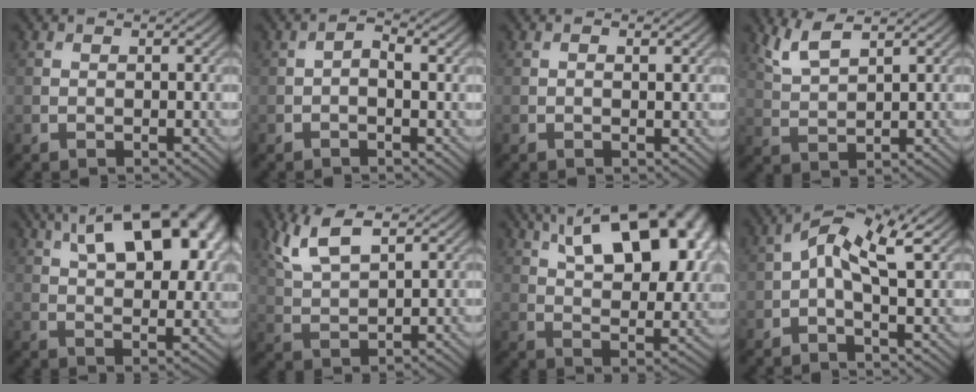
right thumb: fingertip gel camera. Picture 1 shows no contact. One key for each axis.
{"total": 1.9, "fx": -0.1, "fy": 0.9, "fz": 1.7, "tx": -0.028, "ty": 0.003, "tz": -0.005}
{"total": 0.9, "fx": 0.2, "fy": 0.3, "fz": 0.8, "tx": -0.013, "ty": -0.003, "tz": 0.004}
{"total": 4.4, "fx": 3.2, "fy": 1.2, "fz": 2.8, "tx": -0.076, "ty": 0.003, "tz": 0.074}
{"total": 17.5, "fx": 8.1, "fy": 8.2, "fz": 13.2, "tx": -0.191, "ty": 0.043, "tz": 0.112}
{"total": 7.2, "fx": 4.4, "fy": 2.5, "fz": 5.1, "tx": -0.123, "ty": 0.008, "tz": 0.095}
{"total": 19.9, "fx": 9.4, "fy": 9.5, "fz": 14.7, "tx": -0.217, "ty": 0.048, "tz": 0.140}
{"total": 6.8, "fx": 1.5, "fy": 2.5, "fz": 6.2, "tx": -0.115, "ty": 0.011, "tz": 0.016}